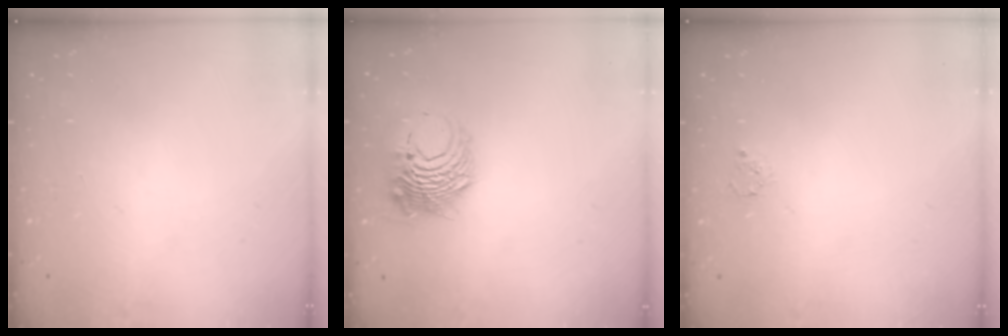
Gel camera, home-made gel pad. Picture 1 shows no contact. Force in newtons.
{"total": 10.4, "press": 10.3, "slide": 1.3}
{"total": 3.2, "press": 3.2, "slide": 0.2}